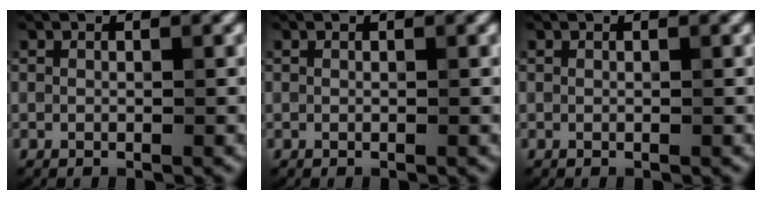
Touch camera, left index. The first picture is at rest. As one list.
[{"total": 0.0}, {"total": 0.0}]